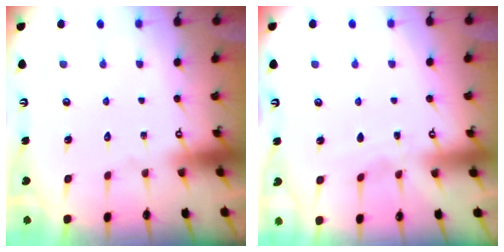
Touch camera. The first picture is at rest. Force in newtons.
{"total": 3.2, "press": 3.2, "slide": 0.5}